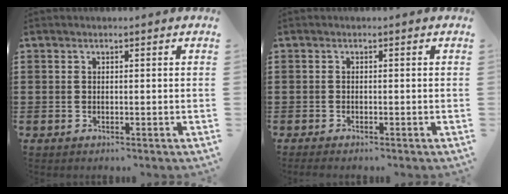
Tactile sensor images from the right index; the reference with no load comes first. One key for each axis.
{"total": 0.8, "fx": -0.8, "fy": -0.2, "fz": 0.0, "tx": -0.002, "ty": -0.005, "tz": -0.015}